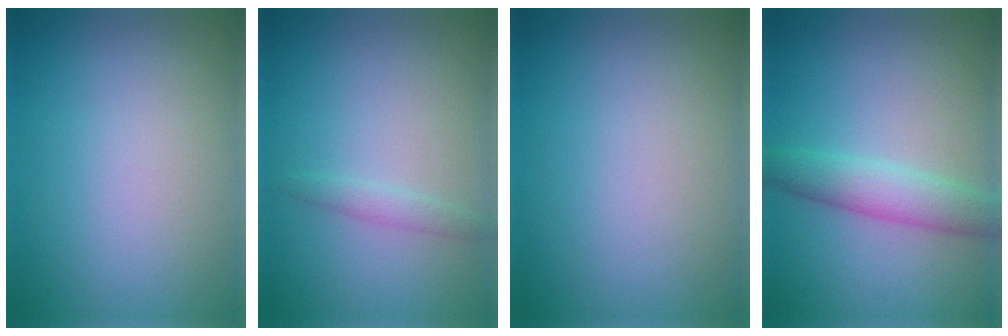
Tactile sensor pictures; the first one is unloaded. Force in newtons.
{"total": 1.2, "press": 1.2, "slide": 0.1}
{"total": 0.0}
{"total": 3.3, "press": 3.3, "slide": 0.0}